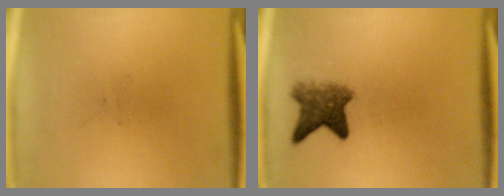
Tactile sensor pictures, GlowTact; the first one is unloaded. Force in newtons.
{"total": 5.2}